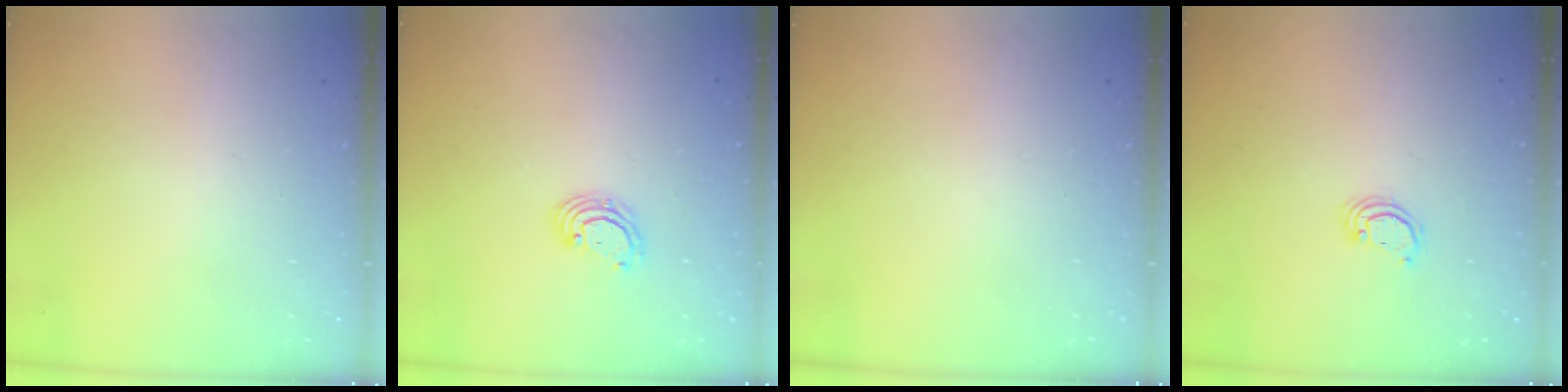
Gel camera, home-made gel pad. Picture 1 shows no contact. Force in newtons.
{"total": 3.1, "press": 3.1, "slide": 0.1}
{"total": 0.0}
{"total": 2.6, "press": 2.6, "slide": 0.2}